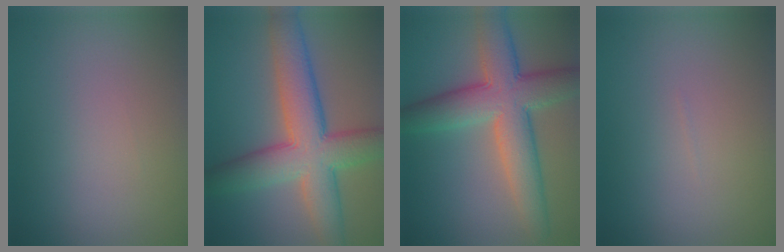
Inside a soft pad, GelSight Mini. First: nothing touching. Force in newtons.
{"total": 9.2, "press": 9.2, "slide": 0.3}
{"total": 8.5, "press": 8.5, "slide": 0.2}
{"total": 0.0}